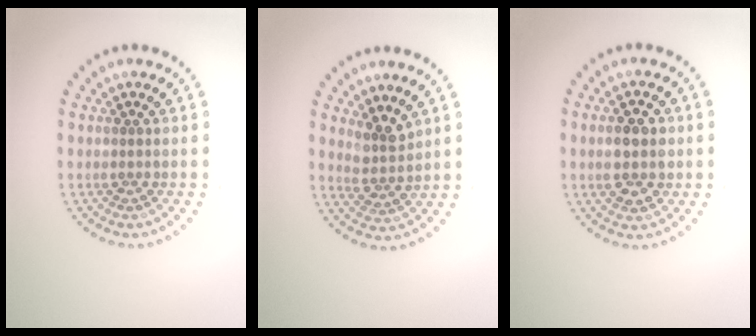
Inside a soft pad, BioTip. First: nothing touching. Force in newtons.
{"total": 2.5, "press": 1.9, "slide": 1.6}
{"total": 3.7, "press": 3.7, "slide": 0.1}